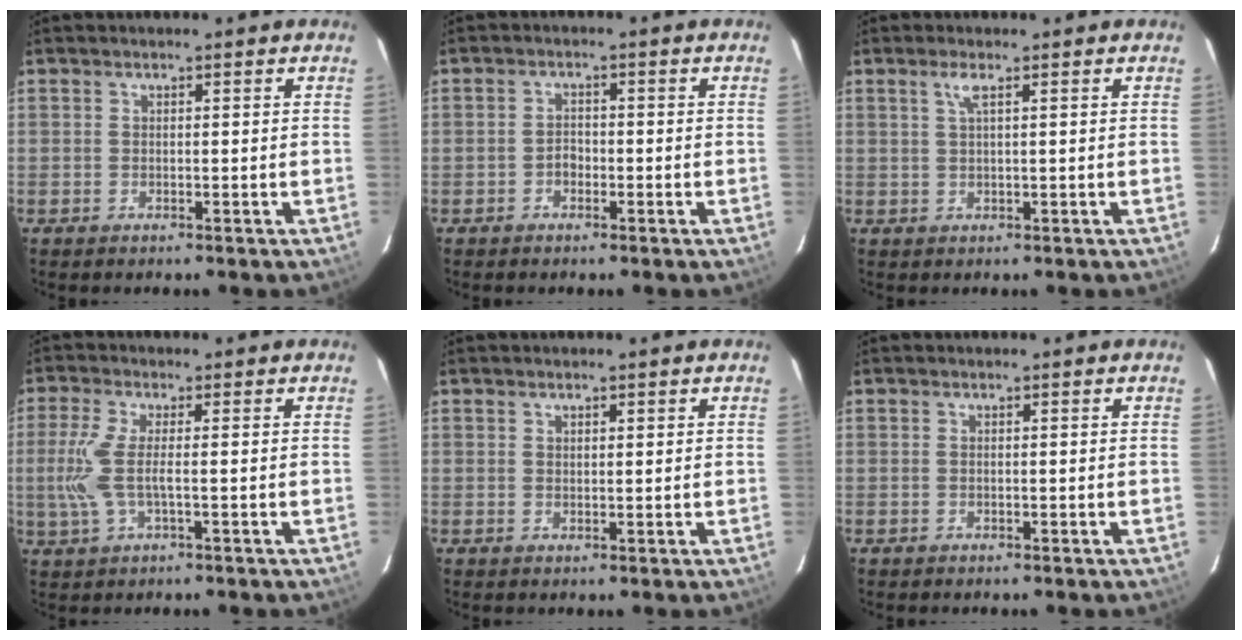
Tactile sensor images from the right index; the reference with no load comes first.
{"total": 1.8, "force": [-1.1, 1.3, 0.7], "torque": [-0.014, 0.007, -0.017]}
{"total": 1.9, "force": [0.9, -0.1, 1.7], "torque": [-0.033, 0.002, 0.018]}
{"total": 6.5, "force": [-0.7, 1.4, 6.3], "torque": [-0.144, -0.003, -0.013]}
{"total": 1.1, "force": [0.8, 0.6, 0.5], "torque": [-0.004, 0.002, 0.015]}
{"total": 0.0}